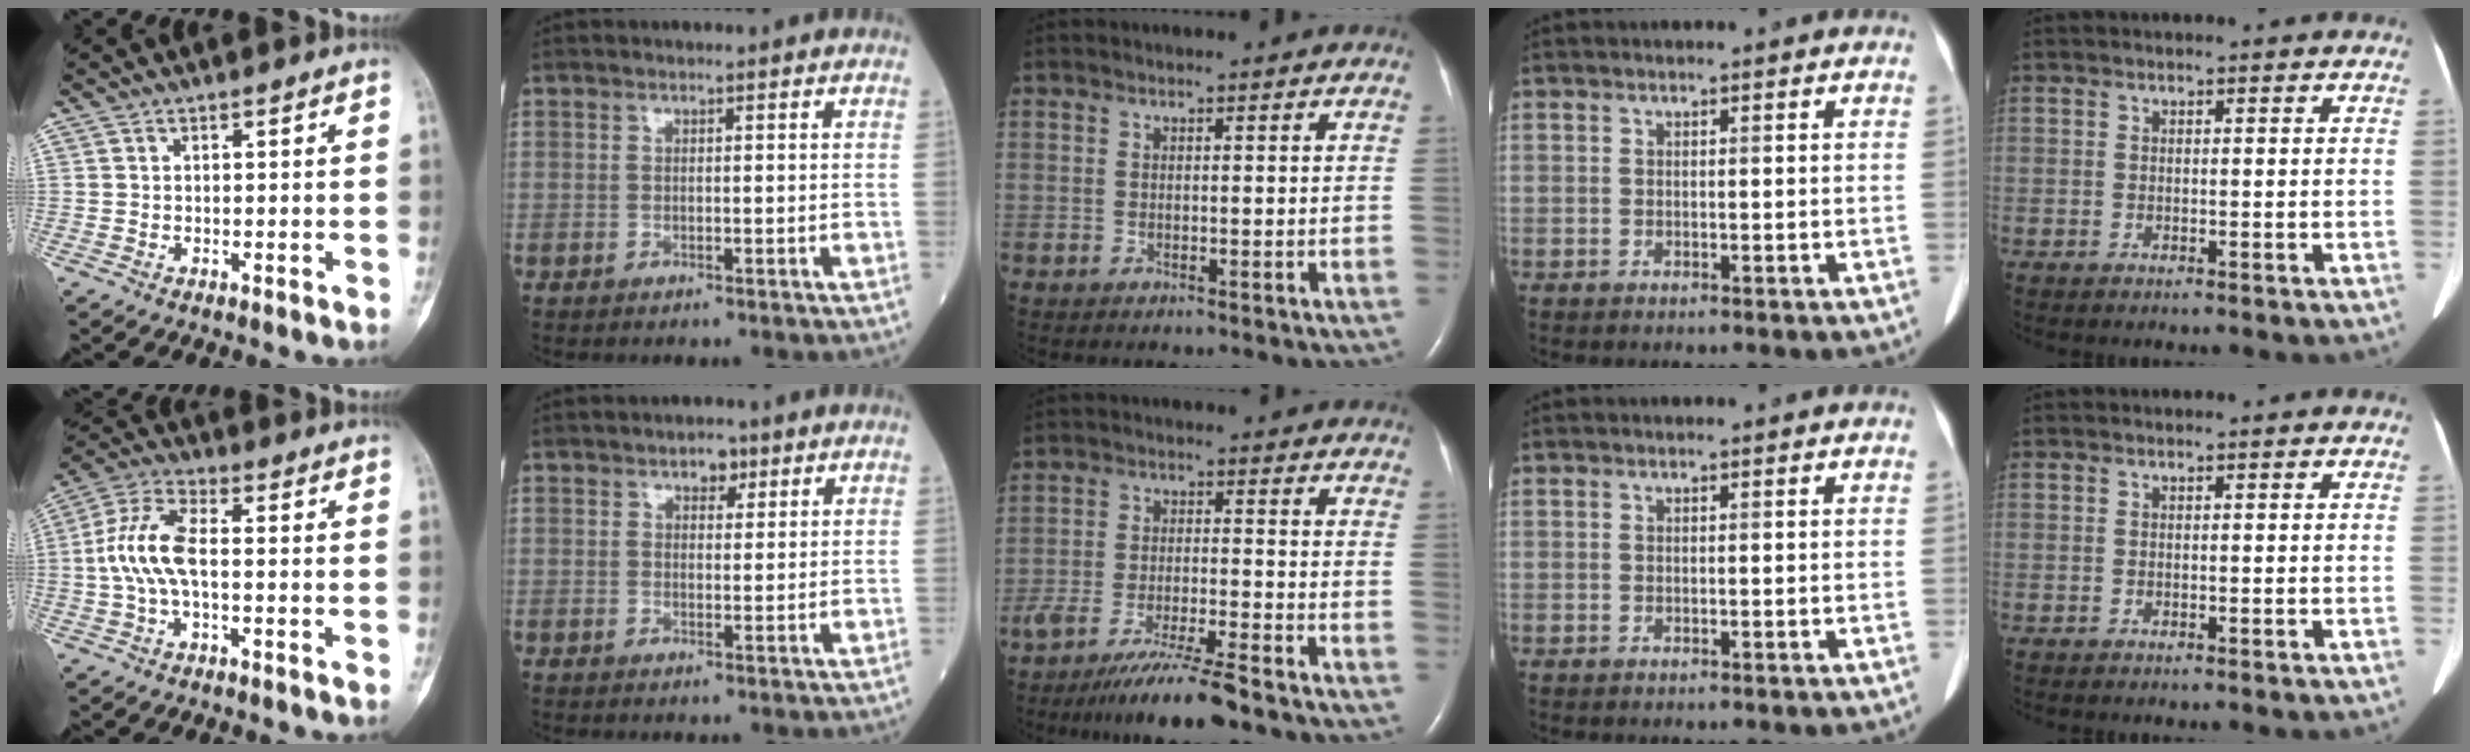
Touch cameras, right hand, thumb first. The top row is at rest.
{"thumb": {"total": 9.7, "force": [-0.5, 4.4, 8.6], "torque": [-0.193, 0.030, -0.015]}, "index": {"total": 2.5, "force": [1.5, 1.4, 1.5], "torque": [-0.017, 0.004, 0.020]}, "middle": {"total": 9.9, "force": [-7.8, 0.2, 6.1], "torque": [-0.098, -0.027, -0.131]}}